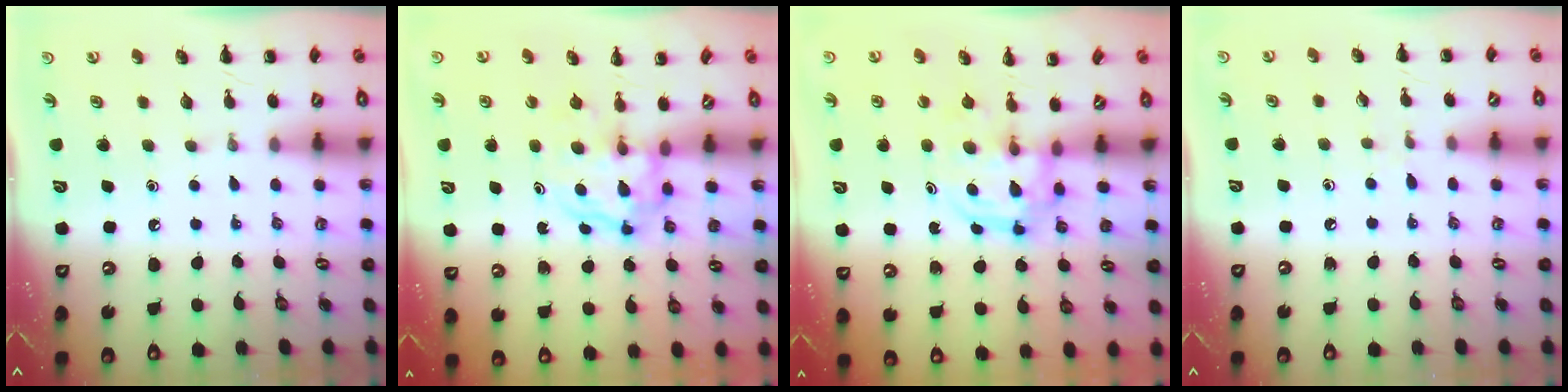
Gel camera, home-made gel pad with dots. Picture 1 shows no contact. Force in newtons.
{"total": 3.8, "press": 3.8, "slide": 0.5}
{"total": 3.1, "press": 3.1, "slide": 0.4}
{"total": 5.6, "press": 5.0, "slide": 2.4}